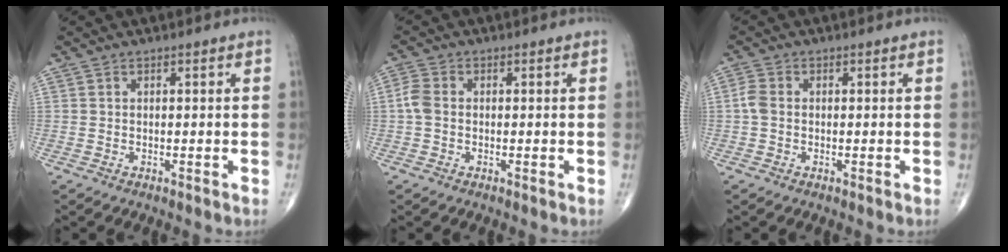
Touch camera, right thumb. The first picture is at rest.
{"total": 3.2, "force": [-0.2, 2.2, 2.2], "torque": [-0.053, 0.005, -0.013]}
{"total": 2.5, "force": [-0.2, 1.7, 1.8], "torque": [-0.041, 0.004, -0.010]}